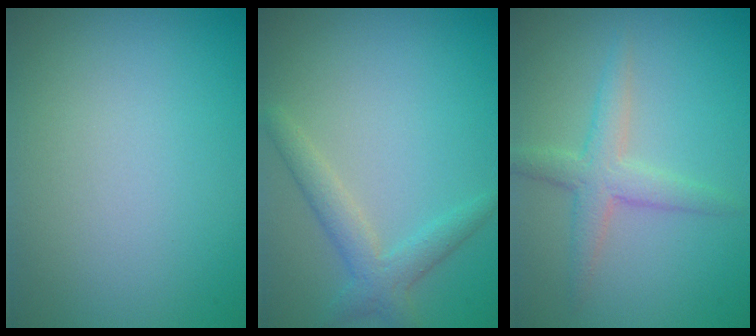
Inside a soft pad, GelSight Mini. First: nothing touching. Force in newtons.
{"total": 2.6, "press": 2.6, "slide": 0.1}
{"total": 2.9, "press": 2.9, "slide": 0.1}